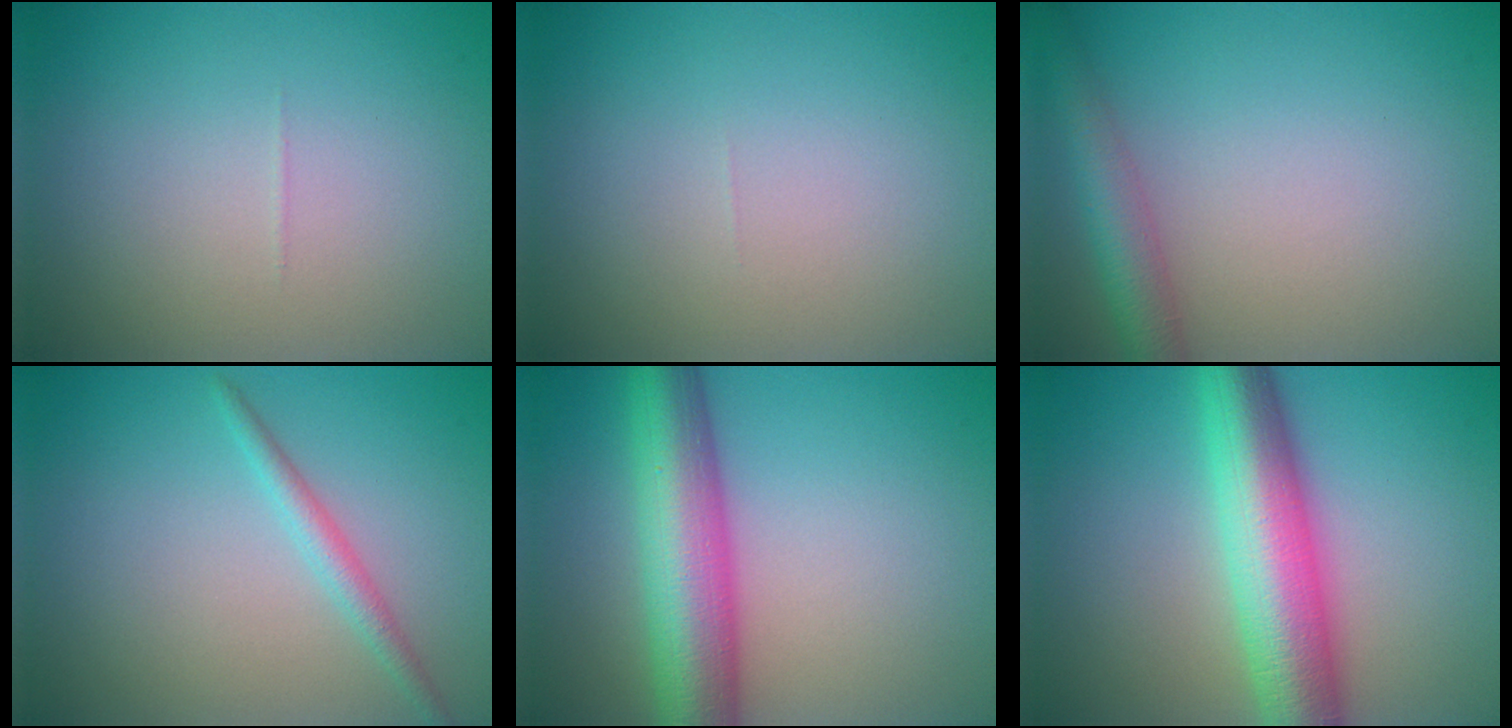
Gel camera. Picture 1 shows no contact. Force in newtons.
{"total": 0.0}
{"total": 3.7, "press": 3.7, "slide": 0.1}
{"total": 1.8, "press": 1.8, "slide": 0.1}
{"total": 9.3, "press": 9.3, "slide": 0.2}
{"total": 9.1, "press": 9.1, "slide": 0.1}